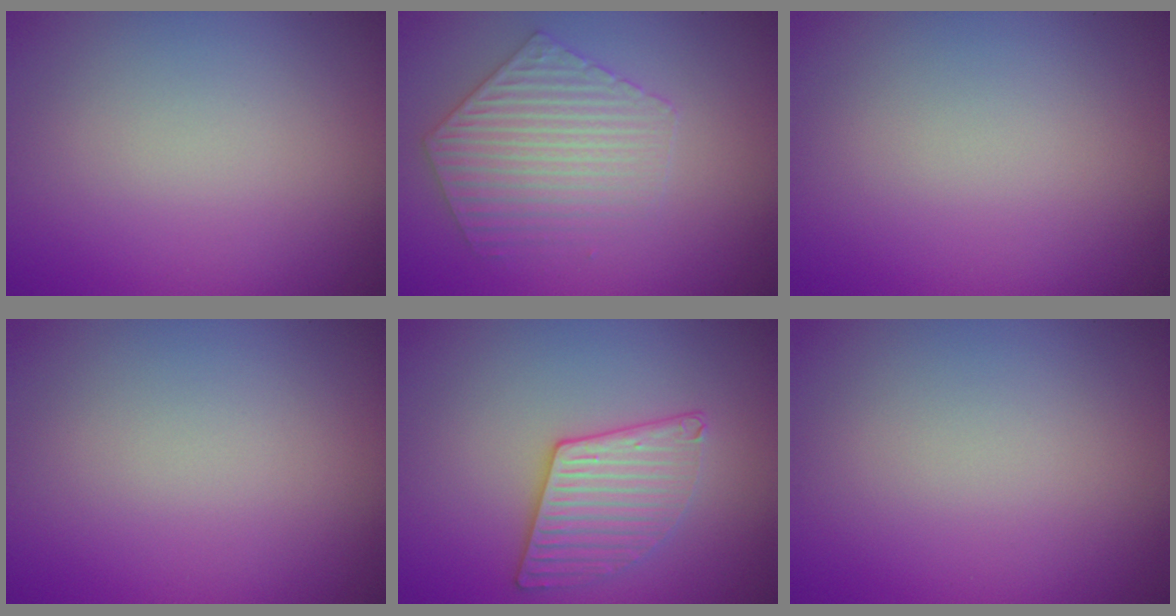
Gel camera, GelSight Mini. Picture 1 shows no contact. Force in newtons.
{"total": 3.8, "press": 3.8, "slide": 0.2}
{"total": 0.0}
{"total": 0.0}
{"total": 3.2, "press": 3.1, "slide": 0.6}
{"total": 0.0}